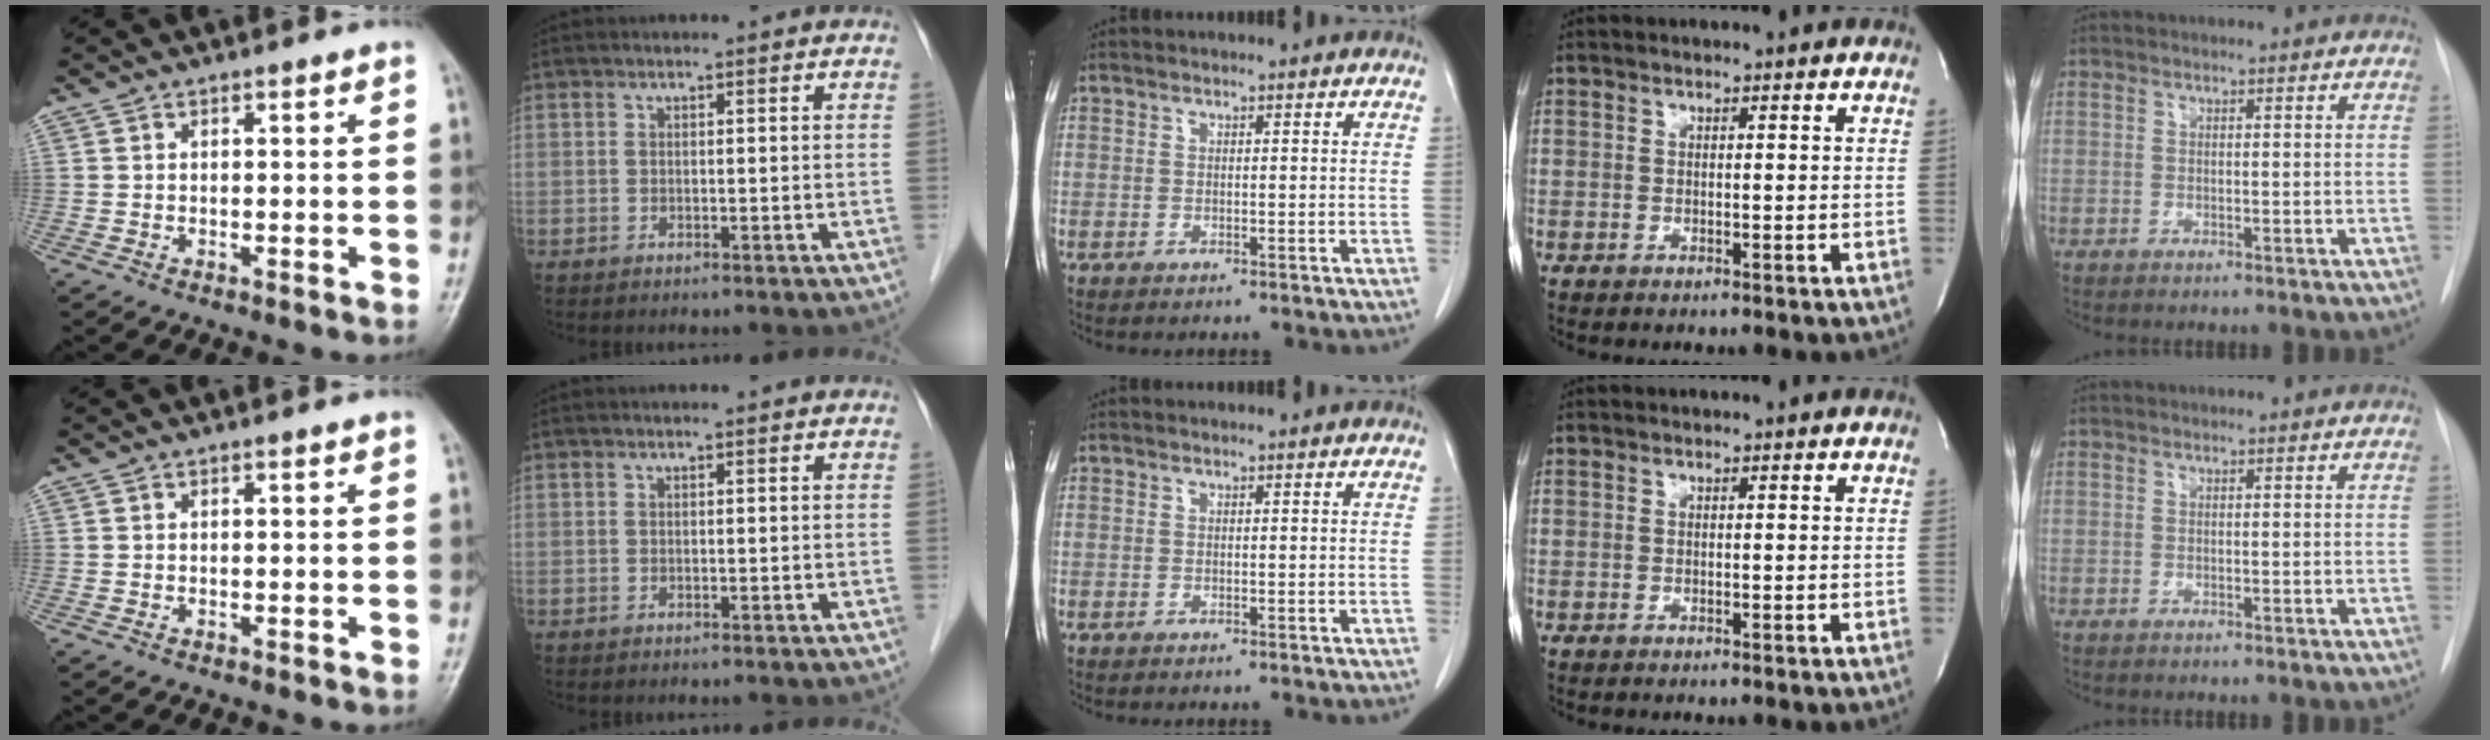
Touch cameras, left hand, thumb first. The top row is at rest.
{}